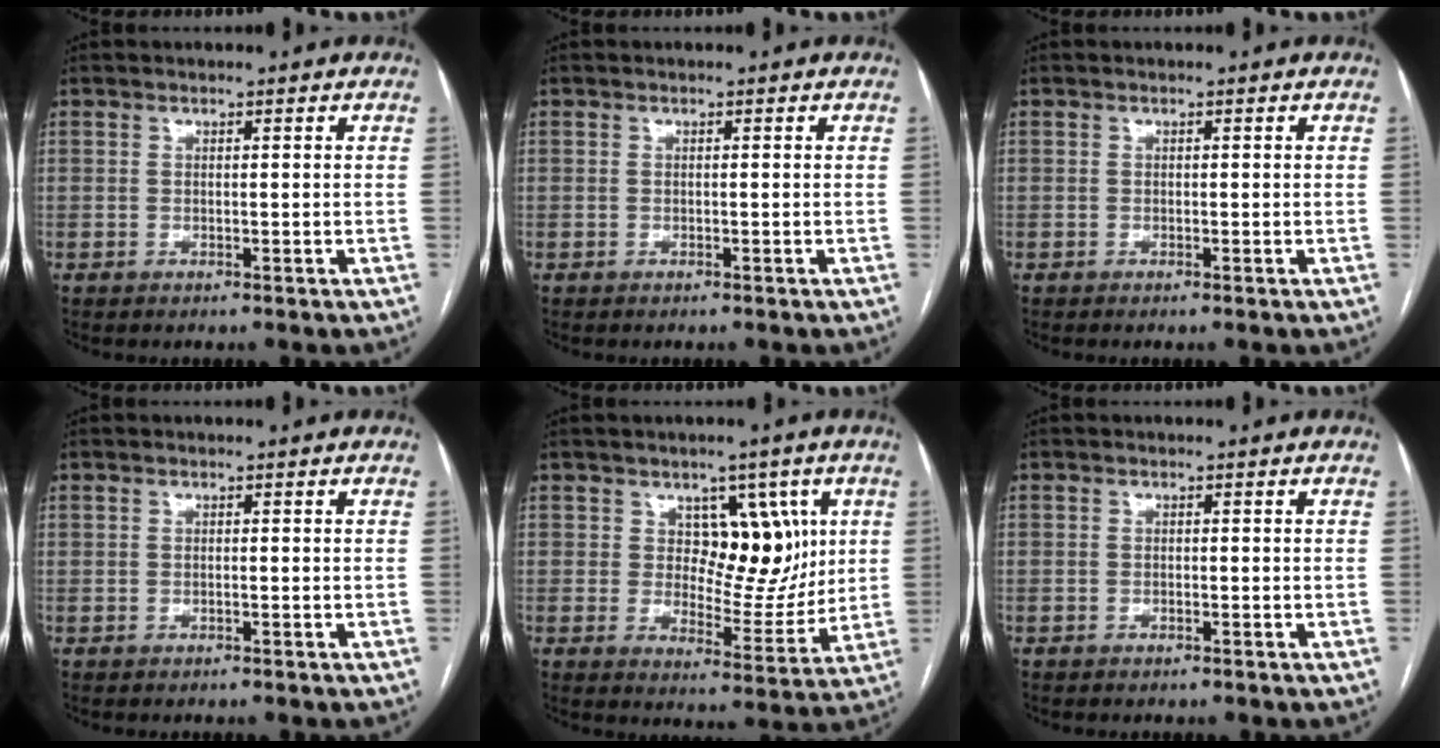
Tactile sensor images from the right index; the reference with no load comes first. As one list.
[{"total": 0.0}, {"total": 0.0}, {"total": 0.0}, {"total": 9.2, "force": [2.9, 5.5, 6.8], "torque": [-0.077, 0.010, 0.052]}, {"total": 0.0}]